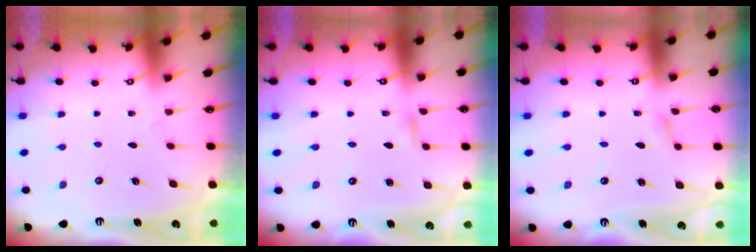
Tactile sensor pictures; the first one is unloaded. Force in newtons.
{"total": 2.8, "press": 2.8, "slide": 0.3}
{"total": 2.4, "press": 2.4, "slide": 0.2}